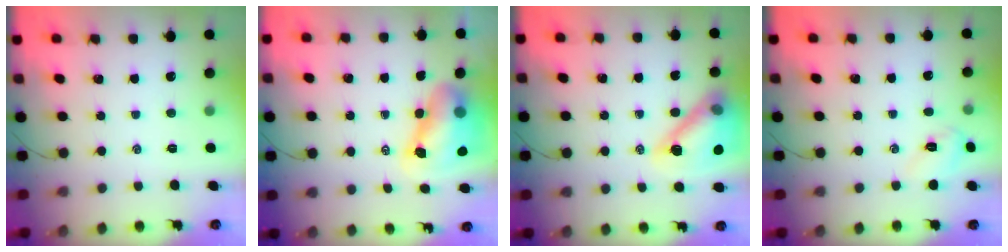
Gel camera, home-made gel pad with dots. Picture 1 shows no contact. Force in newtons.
{"total": 10.3, "press": 10.0, "slide": 2.5}
{"total": 17.4, "press": 17.2, "slide": 2.4}
{"total": 3.4, "press": 3.3, "slide": 0.9}